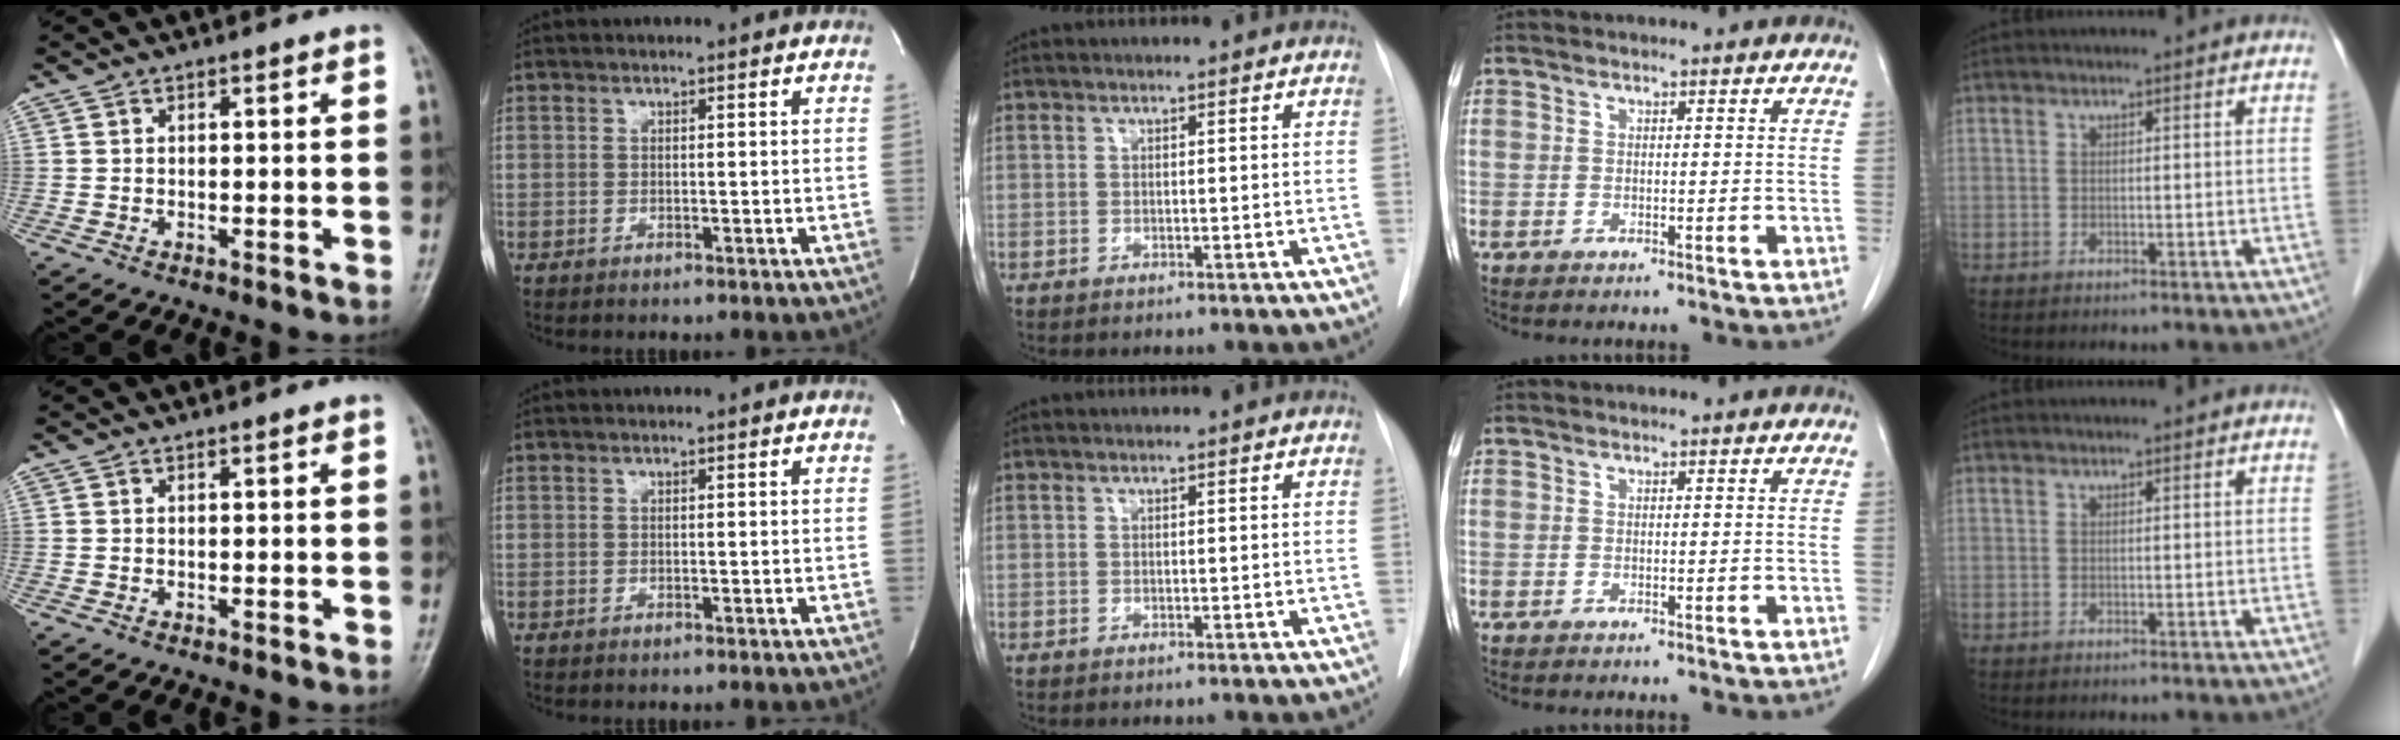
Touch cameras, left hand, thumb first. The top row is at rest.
{}